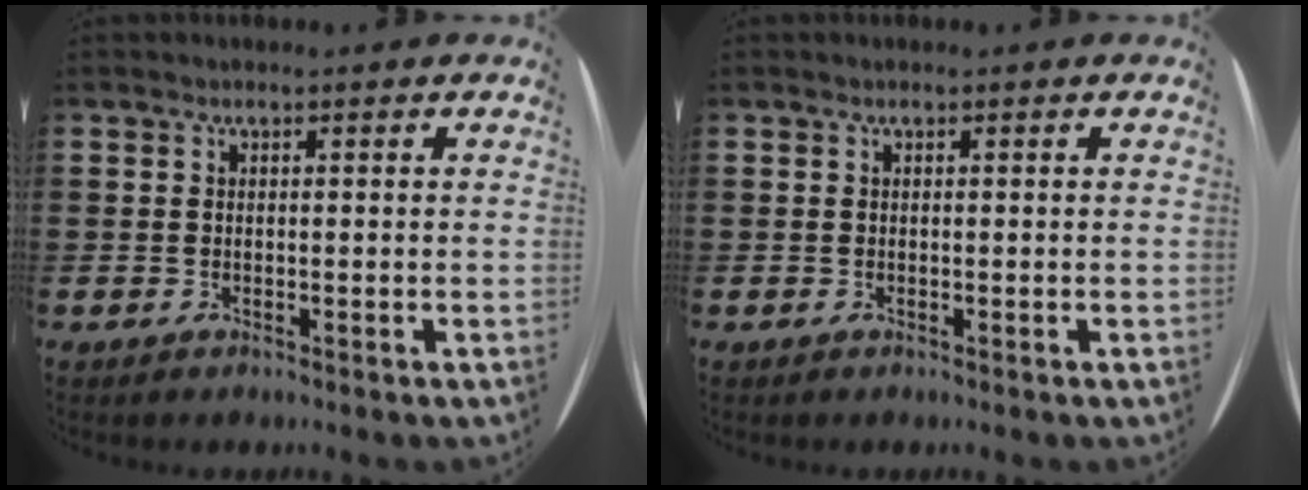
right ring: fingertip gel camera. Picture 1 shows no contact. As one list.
[{"total": 0.0}]